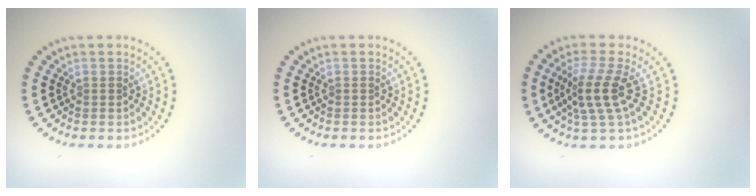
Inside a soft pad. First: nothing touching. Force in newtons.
{"total": 0.0}
{"total": 3.5, "press": 2.6, "slide": 2.3}